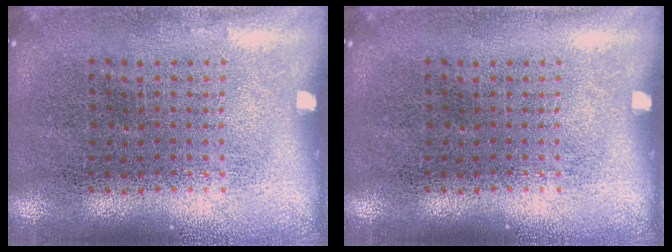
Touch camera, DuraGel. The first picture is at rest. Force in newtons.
{"total": 0.0}